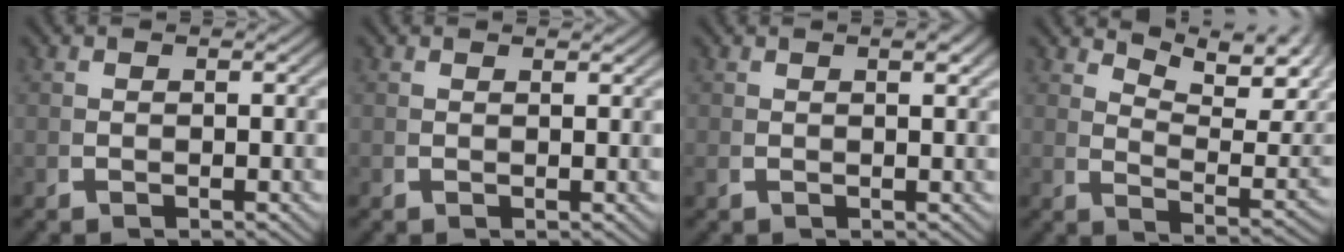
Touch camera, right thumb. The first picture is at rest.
{"total": 0.7, "force": [0.6, 0.1, 0.1], "torque": [0.000, -0.001, 0.010]}
{"total": 1.3, "force": [0.6, 0.3, 1.1], "torque": [-0.016, 0.003, 0.011]}
{"total": 8.6, "force": [4.6, 3.7, 6.2], "torque": [-0.076, 0.012, 0.071]}